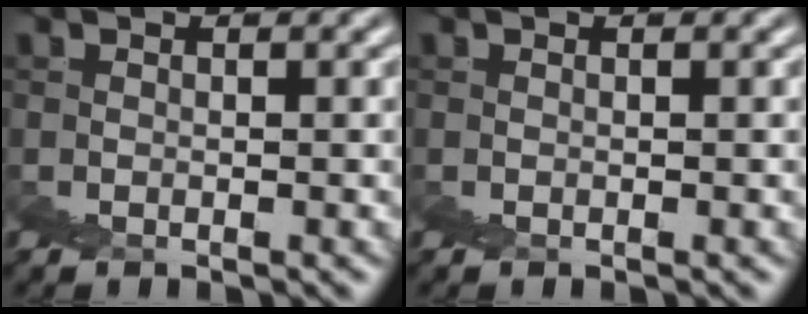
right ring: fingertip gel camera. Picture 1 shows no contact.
{"total": 0.0}